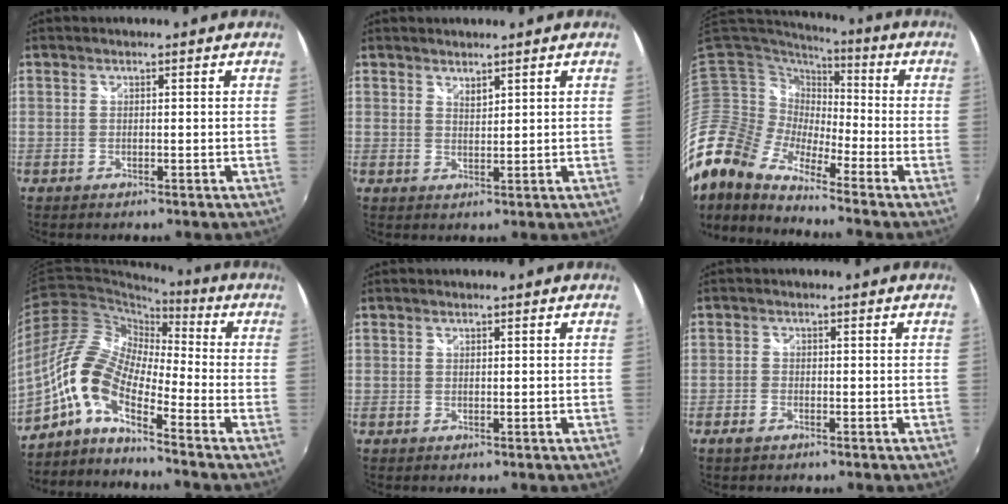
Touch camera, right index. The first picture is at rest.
{"total": 1.8, "force": [1.6, 0.5, 0.6], "torque": [-0.007, 0.001, 0.029]}
{"total": 14.7, "force": [-11.5, 4.8, 7.8], "torque": [-0.138, -0.017, -0.239]}
{"total": 11.5, "force": [-5.9, 3.9, 9.0], "torque": [-0.175, 0.011, -0.138]}
{"total": 0.0}
{"total": 1.9, "force": [-1.4, 1.0, 0.8], "torque": [-0.023, -0.002, -0.030]}